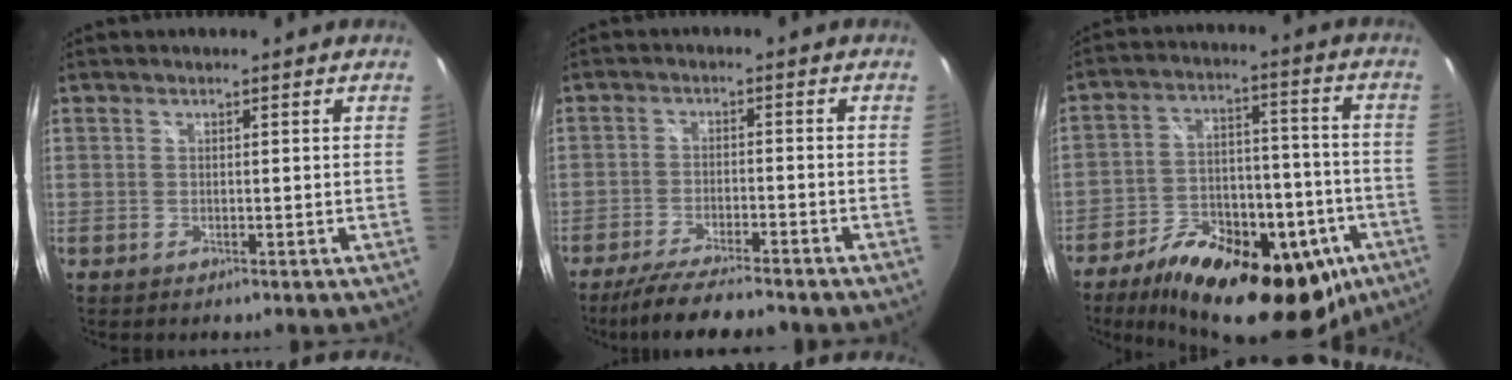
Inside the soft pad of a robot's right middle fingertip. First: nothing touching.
{"total": 10.4, "force": [-9.0, 1.0, 5.0], "torque": [-0.110, -0.020, -0.149]}
{"total": 27.7, "force": [-16.9, 13.6, 17.2], "torque": [-0.280, 0.000, -0.230]}